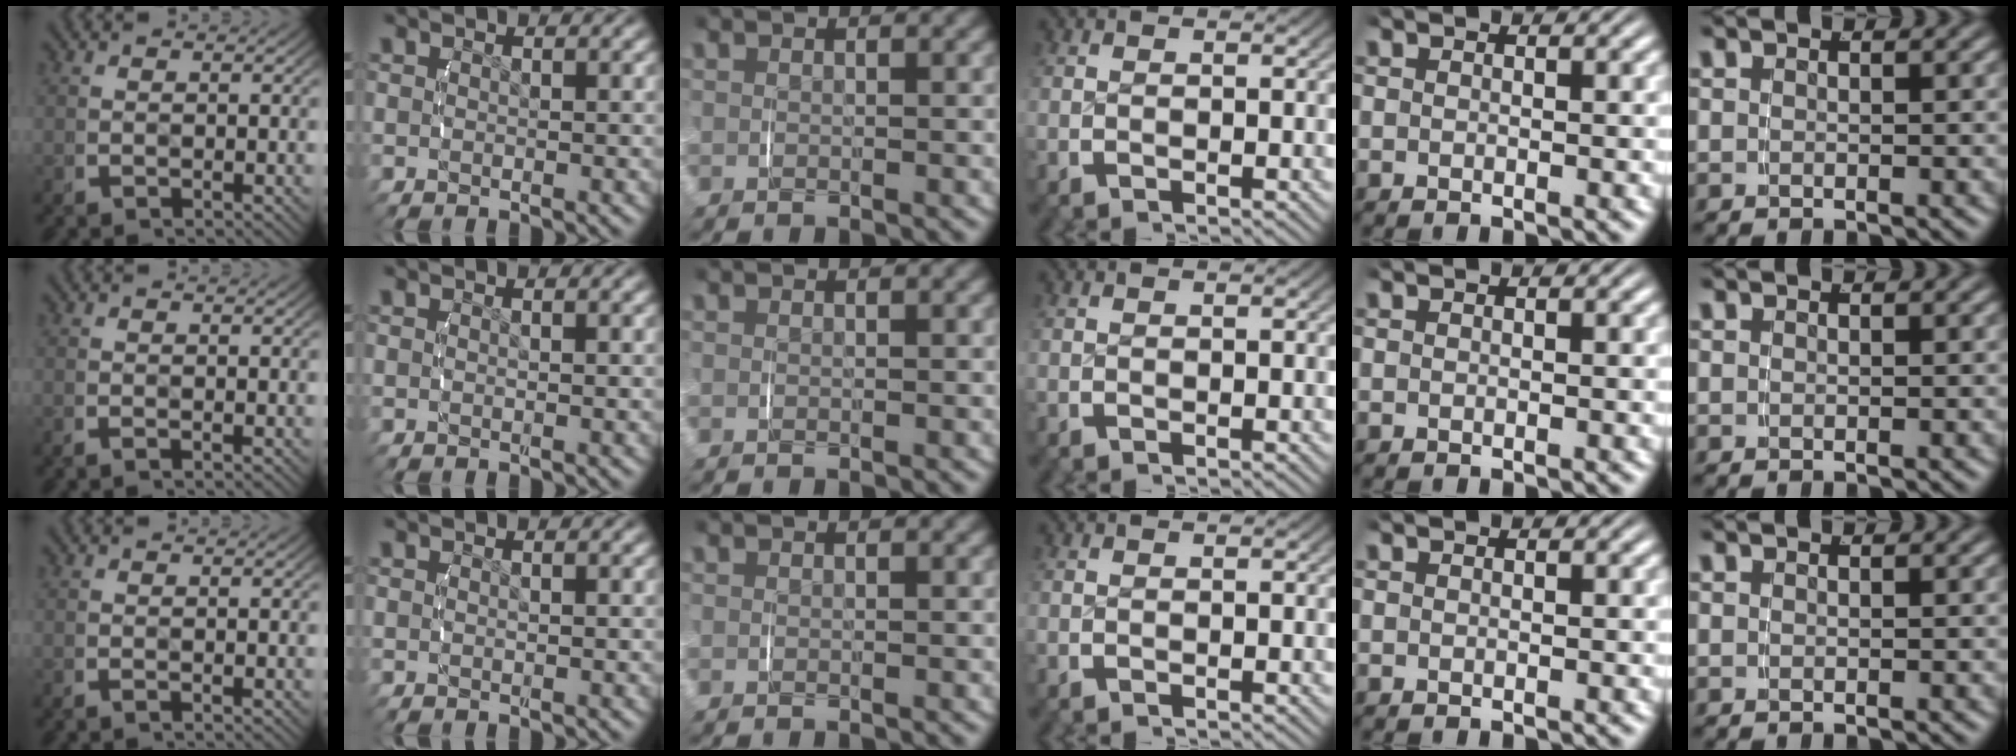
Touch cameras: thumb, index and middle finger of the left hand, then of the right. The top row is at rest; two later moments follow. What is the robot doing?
{"motion": "lift_and_place", "object": "ethernet cable"}